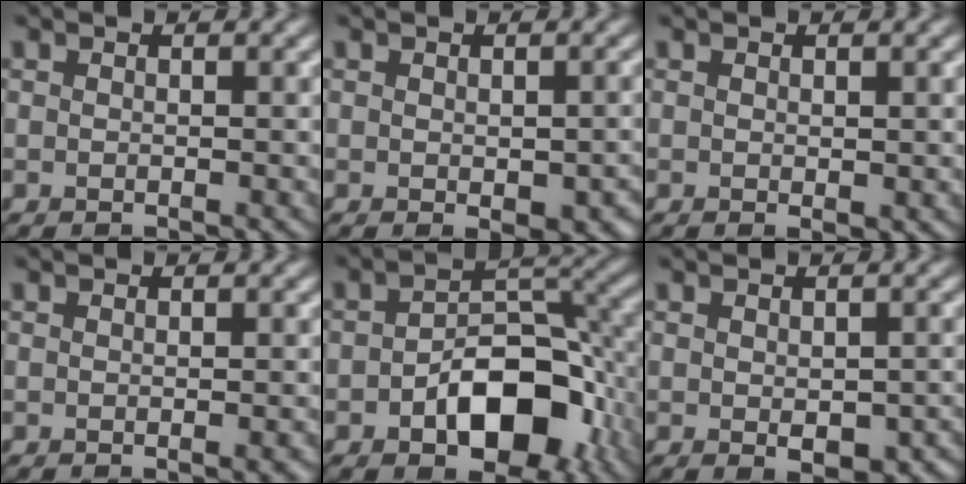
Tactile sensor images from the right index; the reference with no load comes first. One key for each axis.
{"total": 3.6, "fx": -0.8, "fy": 1.8, "fz": 3.0, "tx": -0.036, "ty": -0.010, "tz": -0.004}
{"total": 0.7, "fx": 0.1, "fy": 0.2, "fz": 0.7, "tx": -0.008, "ty": -0.002, "tz": 0.002}
{"total": 1.1, "fx": -0.4, "fy": 0.2, "fz": 1.0, "tx": -0.012, "ty": -0.002, "tz": -0.006}
{"total": 9.0, "fx": -3.1, "fy": 5.3, "fz": 6.6, "tx": -0.086, "ty": 0.003, "tz": -0.049}
{"total": 4.1, "fx": -1.1, "fy": 2.1, "fz": 3.3, "tx": -0.045, "ty": -0.013, "tz": -0.007}